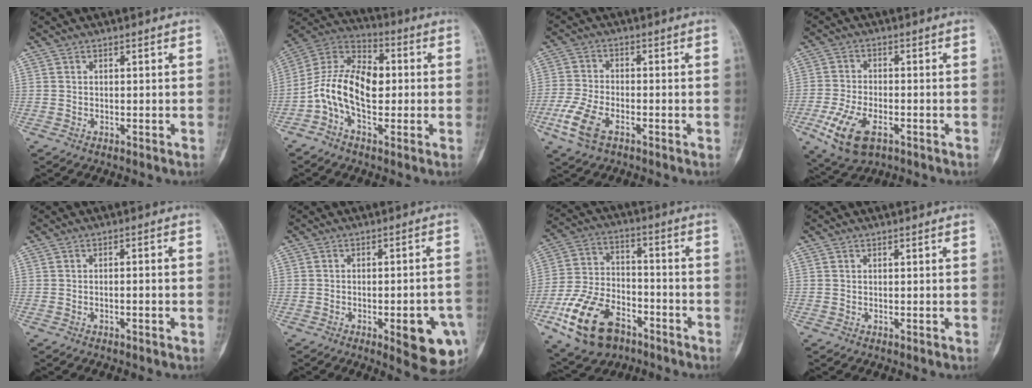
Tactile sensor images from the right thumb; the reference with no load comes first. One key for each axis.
{"total": 14.0, "fx": -1.5, "fy": 8.5, "fz": 11.1, "tx": -0.188, "ty": 0.038, "tz": -0.037}
{"total": 8.1, "fx": -3.8, "fy": 4.3, "fz": 5.7, "tx": -0.128, "ty": 0.007, "tz": -0.077}
{"total": 10.1, "fx": -4.4, "fy": 5.2, "fz": 7.4, "tx": -0.147, "ty": 0.005, "tz": -0.075}
{"total": 1.8, "fx": -0.7, "fy": 0.5, "fz": 1.7, "tx": -0.028, "ty": 0.015, "tz": -0.008}
{"total": 12.3, "fx": -4.4, "fy": 3.7, "fz": 10.8, "tx": -0.113, "ty": 0.012, "tz": -0.048}
{"total": 17.5, "fx": -9.0, "fy": 10.7, "fz": 10.5, "tx": -0.183, "ty": 0.053, "tz": -0.157}
{"total": 0.0}